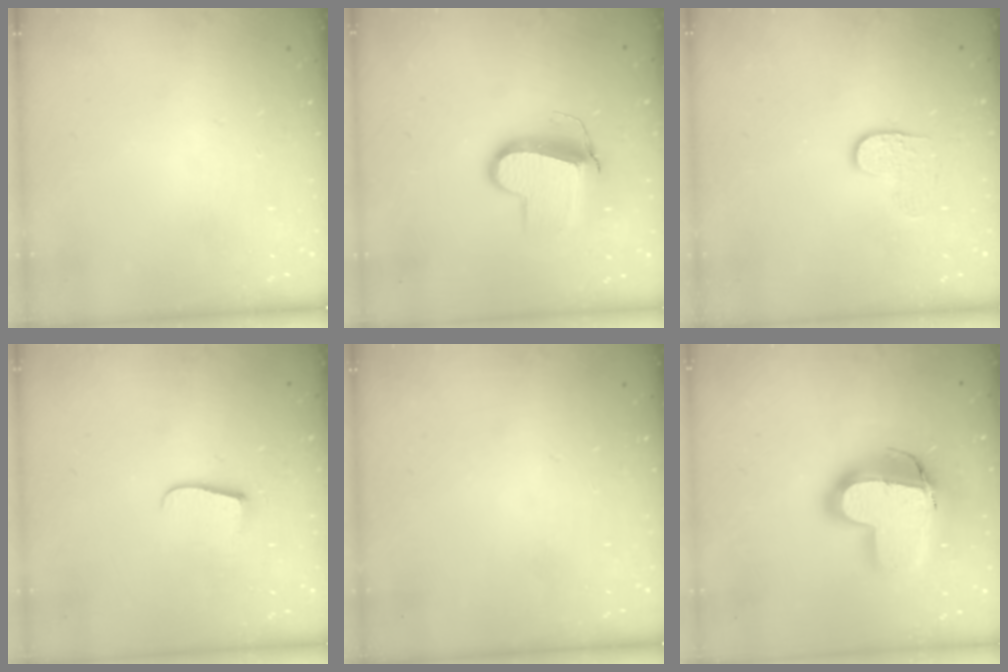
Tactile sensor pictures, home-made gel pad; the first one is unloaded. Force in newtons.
{"total": 12.0, "press": 11.9, "slide": 1.2}
{"total": 4.0, "press": 4.0, "slide": 0.4}
{"total": 5.5, "press": 5.5, "slide": 0.5}
{"total": 0.0}
{"total": 18.9, "press": 18.8, "slide": 2.2}